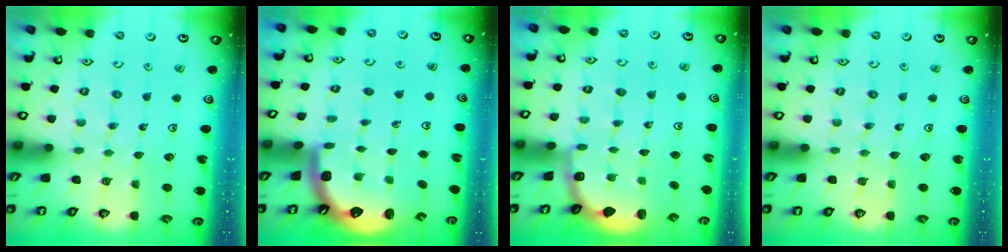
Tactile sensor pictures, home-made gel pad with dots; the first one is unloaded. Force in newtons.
{"total": 1.6, "press": 1.5, "slide": 0.6}
{"total": 1.8, "press": 1.7, "slide": 0.7}
{"total": 0.0}